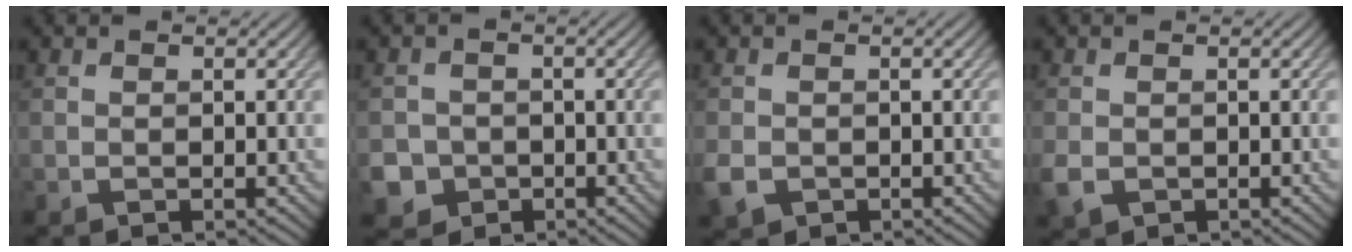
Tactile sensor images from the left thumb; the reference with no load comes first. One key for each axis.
{"total": 5.5, "fx": -2.5, "fy": 4.7, "fz": 1.2, "tx": -0.029, "ty": -0.016, "tz": -0.058}
{"total": 3.2, "fx": -1.3, "fy": 2.5, "fz": 1.5, "tx": -0.042, "ty": -0.013, "tz": -0.031}
{"total": 2.8, "fx": -1.0, "fy": 2.2, "fz": 1.5, "tx": -0.044, "ty": -0.014, "tz": -0.022}